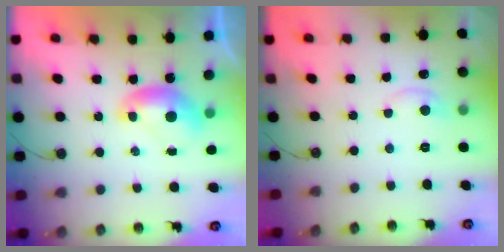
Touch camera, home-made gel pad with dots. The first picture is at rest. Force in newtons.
{"total": 1.0, "press": 0.7, "slide": 0.8}